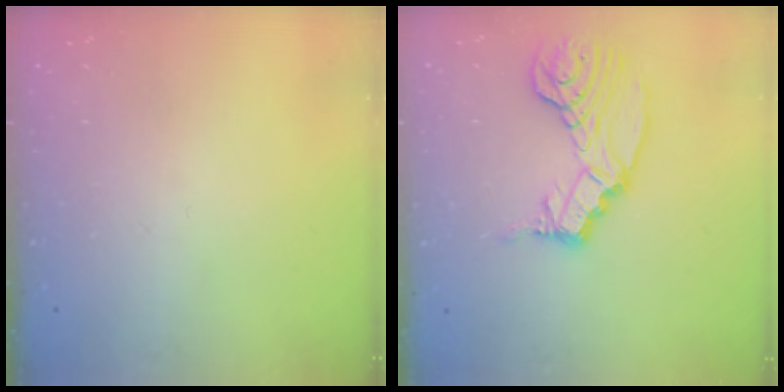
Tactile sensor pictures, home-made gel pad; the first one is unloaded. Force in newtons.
{"total": 11.1, "press": 11.0, "slide": 1.3}